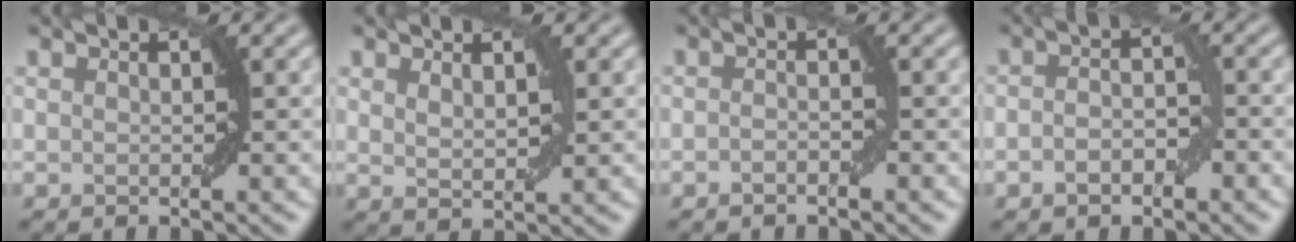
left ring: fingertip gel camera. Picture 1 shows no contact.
{"total": 1.6, "force": [0.9, 0.5, 1.2], "torque": [-0.022, -0.003, 0.020]}
{"total": 0.9, "force": [-0.6, 0.2, 0.6], "torque": [-0.012, 0.004, -0.010]}
{"total": 2.7, "force": [-1.0, 1.4, 2.1], "torque": [-0.036, 0.002, -0.020]}